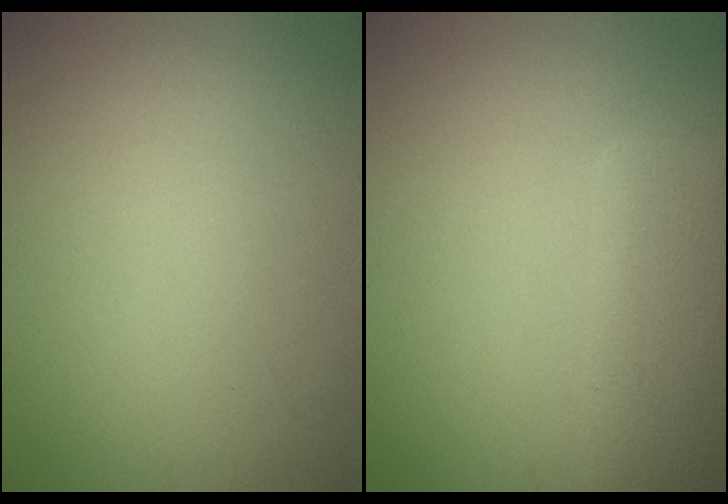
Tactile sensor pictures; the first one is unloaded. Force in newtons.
{"total": 6.3, "press": 6.3, "slide": 0.6}